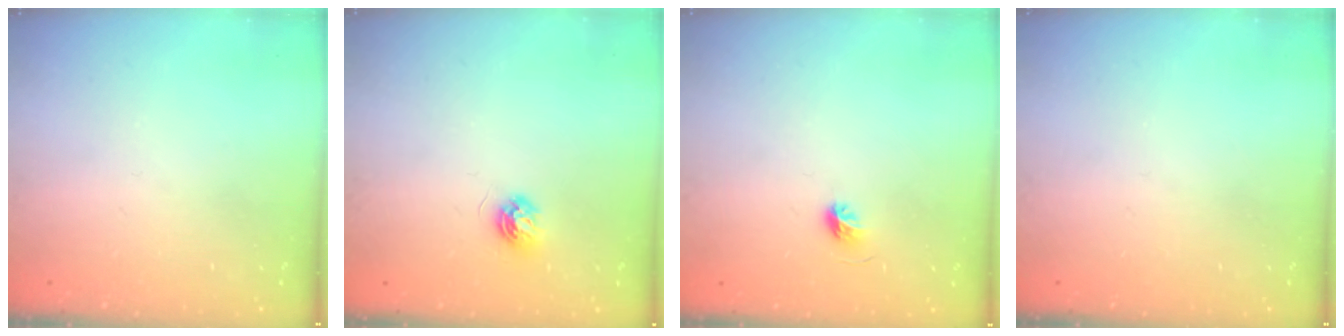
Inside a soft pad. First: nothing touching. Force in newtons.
{"total": 4.8, "press": 4.8, "slide": 0.6}
{"total": 4.2, "press": 3.9, "slide": 1.4}
{"total": 0.0}